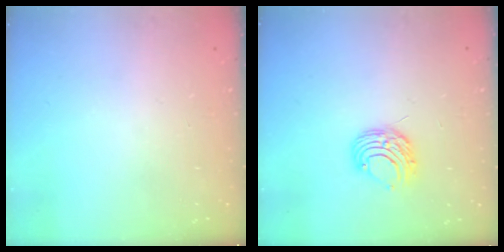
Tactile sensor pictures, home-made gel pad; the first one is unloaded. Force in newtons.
{"total": 7.4, "press": 7.4, "slide": 0.7}